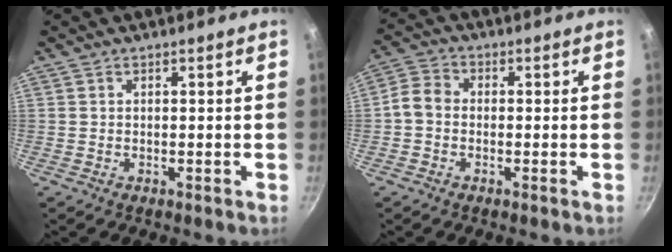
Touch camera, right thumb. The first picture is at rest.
{"total": 4.2, "force": [-0.8, 3.4, 2.4], "torque": [-0.042, 0.017, -0.032]}